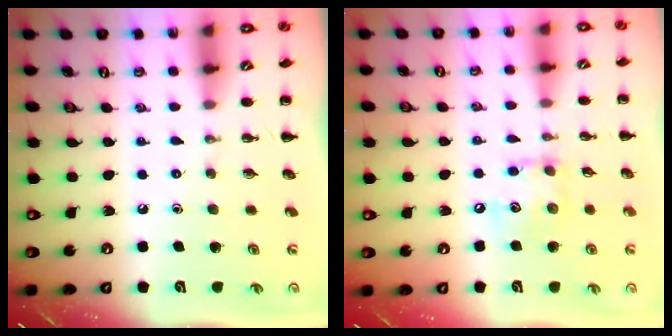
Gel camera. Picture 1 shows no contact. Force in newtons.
{"total": 9.0, "press": 9.0, "slide": 0.6}